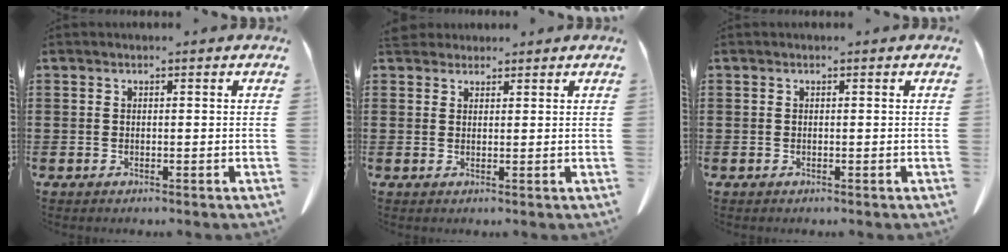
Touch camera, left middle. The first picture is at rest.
{"total": 2.7, "force": [2.4, 1.0, 0.6], "torque": [-0.020, 0.002, 0.048]}
{"total": 0.0}